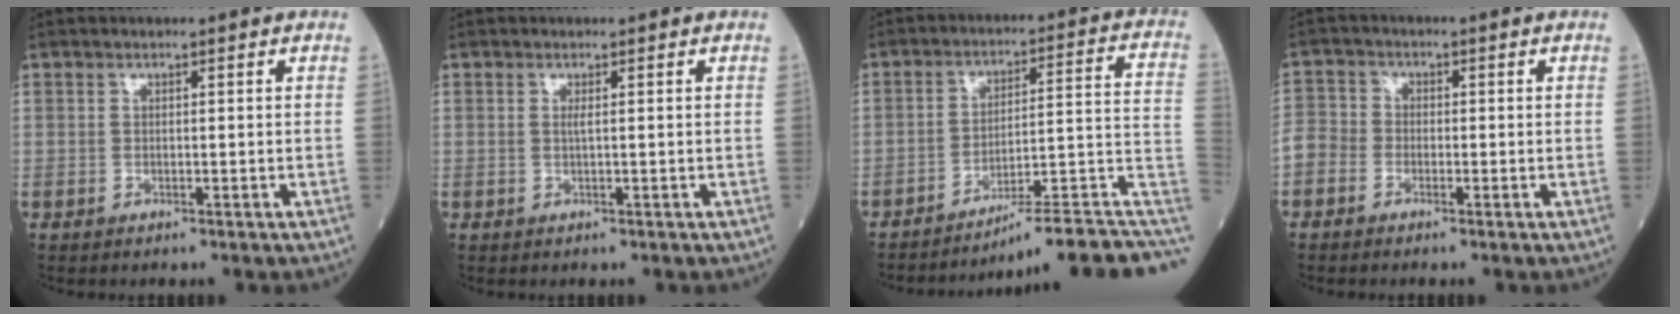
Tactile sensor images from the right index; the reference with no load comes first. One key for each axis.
{"total": 0.6, "fx": 0.2, "fy": -0.1, "fz": 0.6, "tx": -0.016, "ty": -0.001, "tz": 0.002}
{"total": 15.5, "fx": -13.5, "fy": -0.9, "fz": 7.6, "tx": -0.048, "ty": 0.041, "tz": -0.191}
{"total": 4.3, "fx": -2.0, "fy": 3.6, "fz": 1.2, "tx": -0.028, "ty": 0.013, "tz": -0.050}